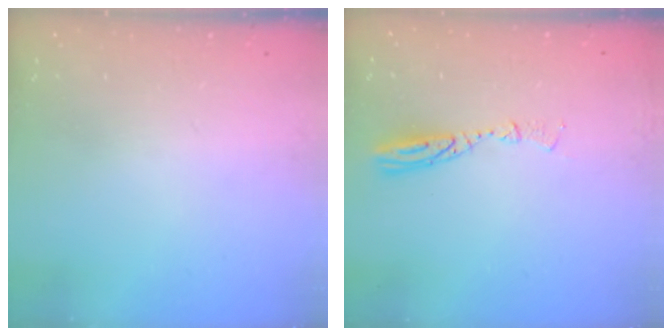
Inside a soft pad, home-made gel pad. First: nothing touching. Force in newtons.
{"total": 6.6, "press": 6.6, "slide": 0.6}